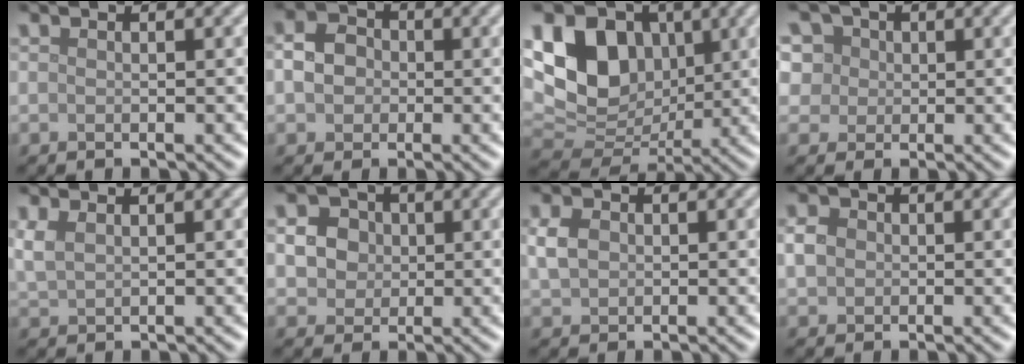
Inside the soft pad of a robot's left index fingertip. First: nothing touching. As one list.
[{"total": 3.2, "force": [-0.2, 2.7, 1.6], "torque": [-0.026, 0.004, -0.008]}, {"total": 10.4, "force": [2.4, 7.8, 6.5], "torque": [-0.123, 0.004, 0.031]}, {"total": 8.5, "force": [4.2, 6.3, 3.8], "torque": [-0.063, 0.031, 0.035]}, {"total": 1.8, "force": [1.0, 0.9, 1.3], "torque": [-0.034, 0.001, 0.025]}, {"total": 3.7, "force": [0.7, 3.3, 1.5], "torque": [-0.024, 0.004, 0.012]}, {"total": 2.5, "force": [0.3, 2.0, 1.4], "torque": [-0.035, 0.004, 0.003]}, {"total": 1.8, "force": [0.1, 1.6, 0.8], "torque": [-0.015, 0.001, -0.003]}]